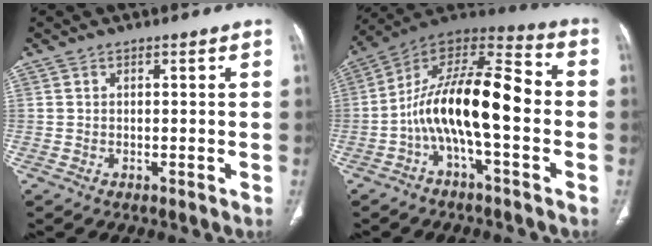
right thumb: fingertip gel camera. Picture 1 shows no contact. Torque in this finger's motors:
{"motor_torque": [2.51, 2.50, 1.40, -1.37, 0.31]}